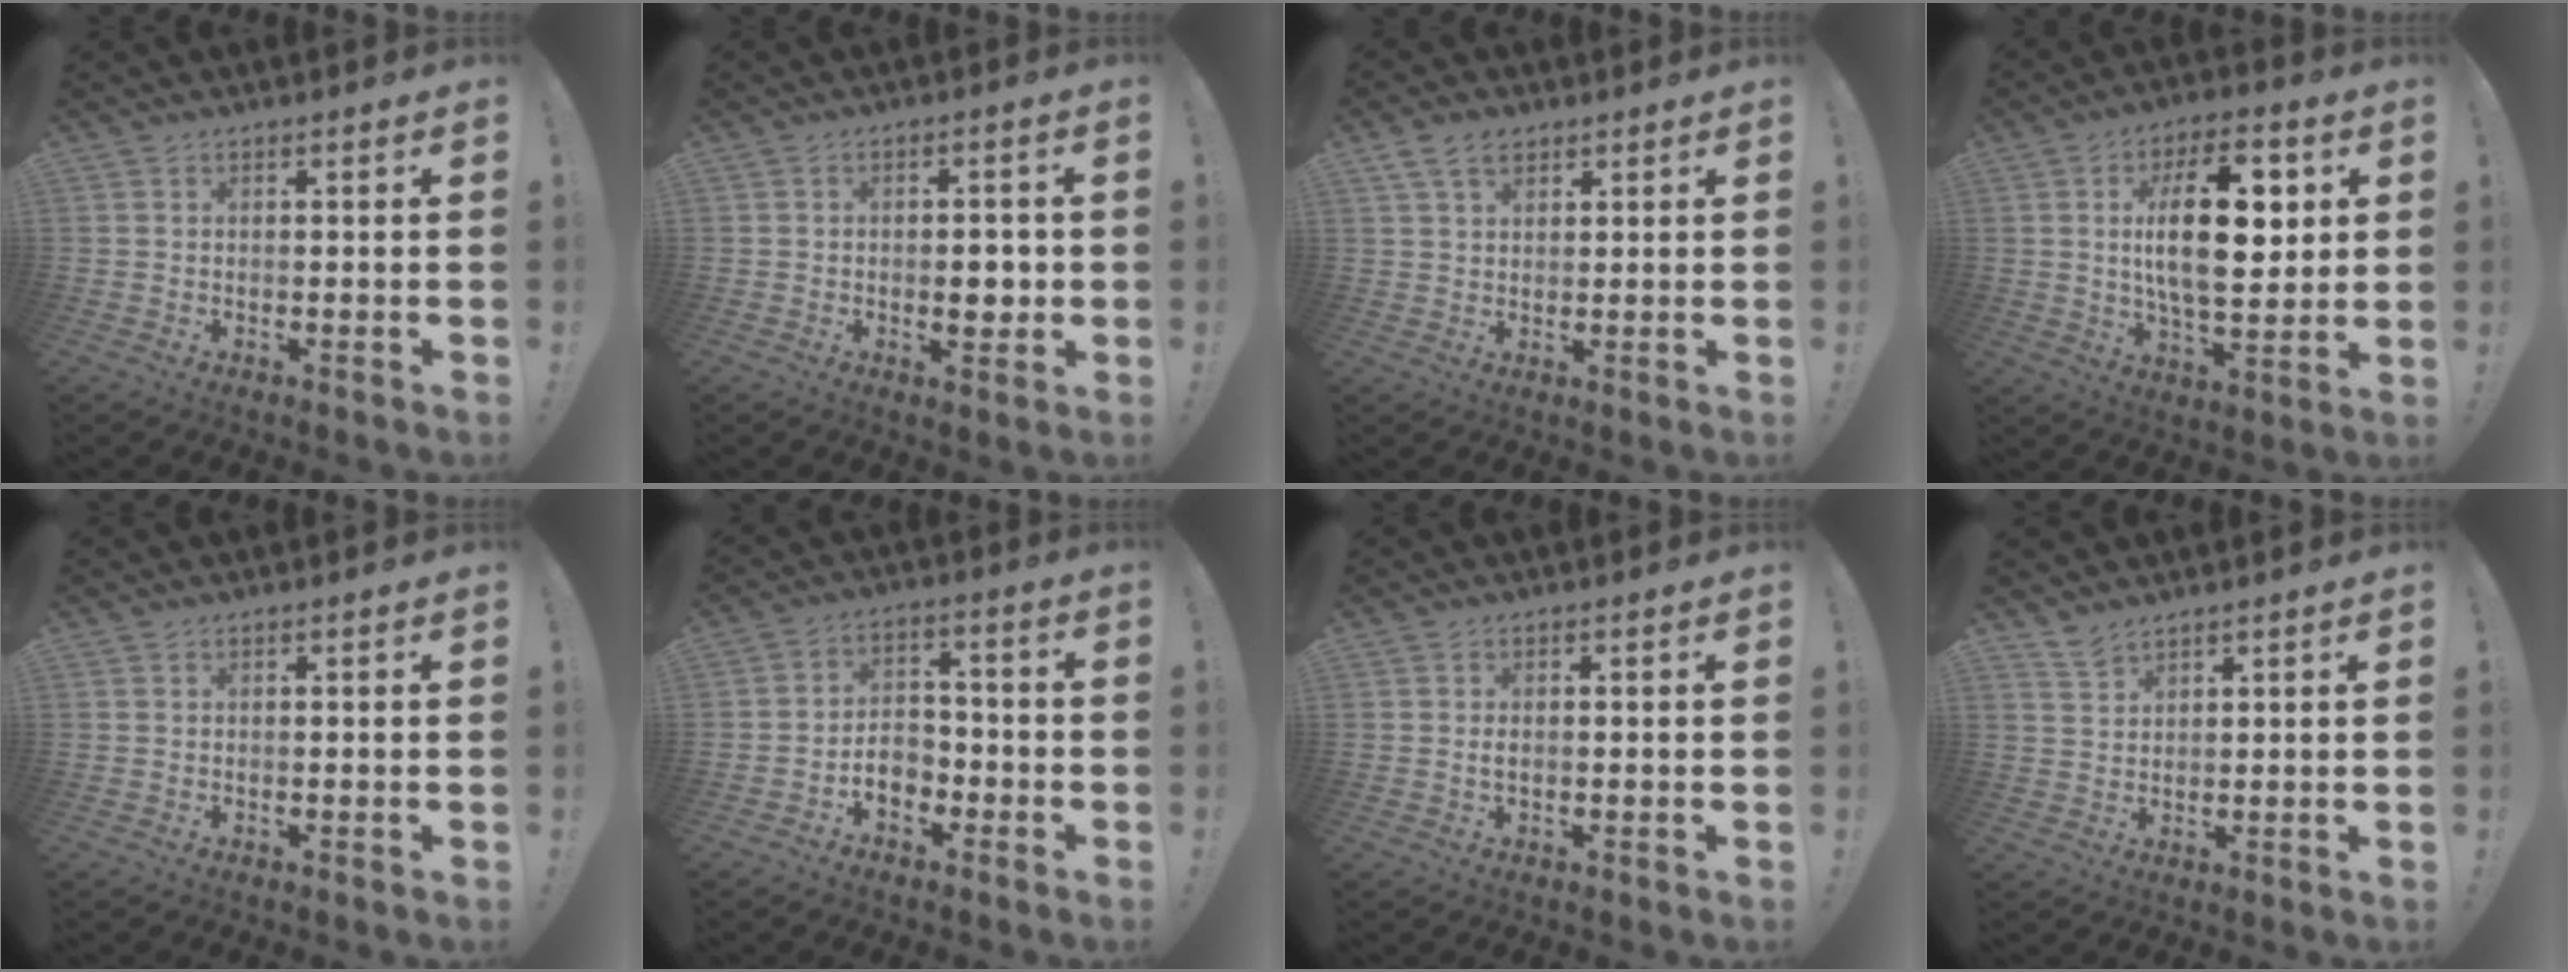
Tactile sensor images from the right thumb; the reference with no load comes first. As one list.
[{"total": 4.6, "force": [-0.7, 2.5, 3.8], "torque": [-0.032, -0.003, -0.018]}, {"total": 5.7, "force": [3.3, 3.7, 2.8], "torque": [-0.054, -0.004, 0.065]}, {"total": 19.7, "force": [4.2, 8.8, 17.1], "torque": [-0.275, -0.002, 0.056]}, {"total": 0.0}, {"total": 7.4, "force": [-3.4, 5.3, 3.9], "torque": [-0.067, 0.020, -0.057]}, {"total": 0.7, "force": [0.0, 0.4, 0.6], "torque": [-0.007, 0.000, -0.002]}, {"total": 3.5, "force": [3.1, 1.2, 1.3], "torque": [-0.023, -0.021, 0.057]}]